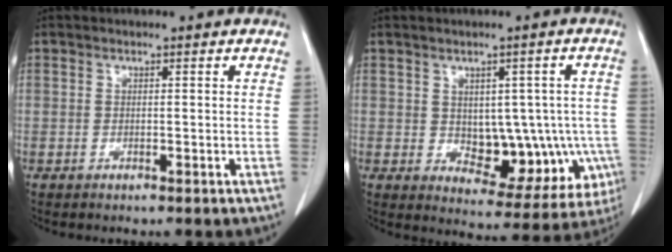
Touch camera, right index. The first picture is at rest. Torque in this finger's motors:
{"motor_torque": [0.32, 0.03, 0.14, 0.03]}